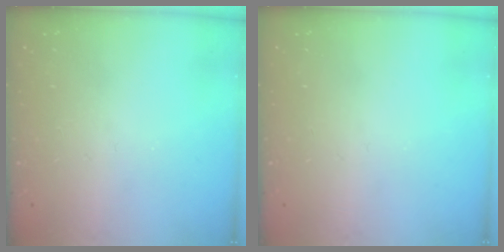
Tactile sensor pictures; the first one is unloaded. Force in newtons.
{"total": 0.0}